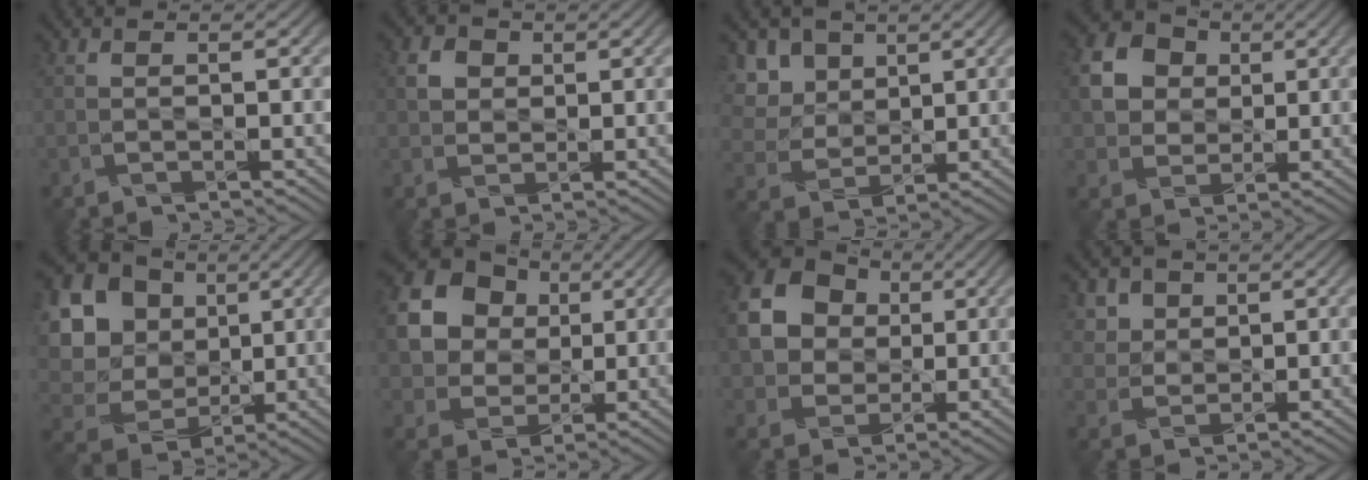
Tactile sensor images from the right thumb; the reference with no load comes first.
{"total": 2.7, "force": [0.8, 2.3, 1.1], "torque": [-0.029, 0.002, 0.013]}
{"total": 8.7, "force": [4.1, 6.6, 4.0], "torque": [-0.145, 0.005, 0.089]}
{"total": 8.3, "force": [2.0, 7.0, 4.0], "torque": [-0.125, 0.019, 0.031]}
{"total": 19.6, "force": [4.9, 16.8, 8.9], "torque": [-0.279, 0.026, 0.105]}
{"total": 16.9, "force": [5.3, 14.2, 7.6], "torque": [-0.225, 0.030, 0.112]}
{"total": 13.0, "force": [2.7, 10.9, 6.6], "torque": [-0.194, 0.033, 0.048]}
{"total": 4.4, "force": [2.4, 3.5, 1.4], "torque": [-0.055, -0.013, 0.057]}